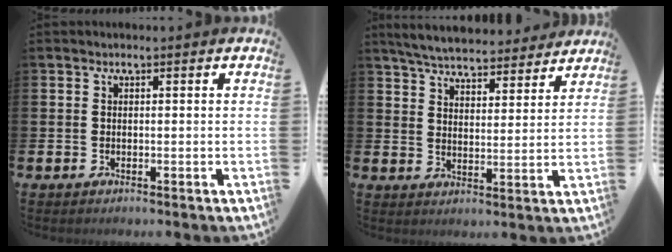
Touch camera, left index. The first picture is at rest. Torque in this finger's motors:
{"motor_torque": [0.86, -0.99, 0.79, 0.21]}